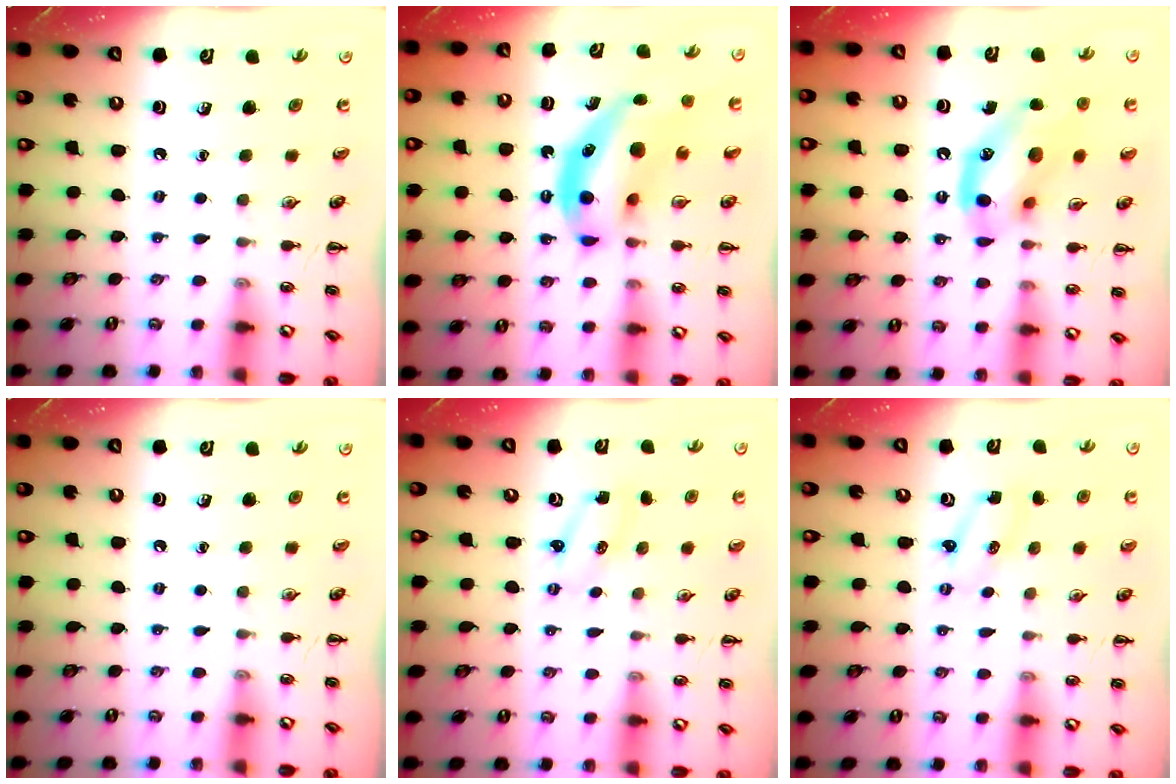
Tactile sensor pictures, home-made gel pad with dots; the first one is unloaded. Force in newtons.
{"total": 12.4, "press": 12.1, "slide": 2.8}
{"total": 13.9, "press": 13.7, "slide": 2.2}
{"total": 0.0}
{"total": 2.1, "press": 2.1, "slide": 0.6}
{"total": 2.1, "press": 2.1, "slide": 0.6}